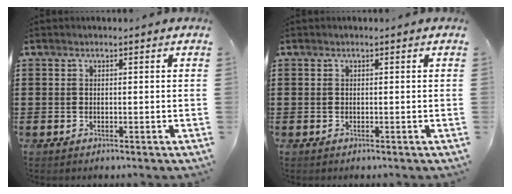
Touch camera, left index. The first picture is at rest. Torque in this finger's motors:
{"motor_torque": [0.00, 0.00, 0.00, 0.00]}